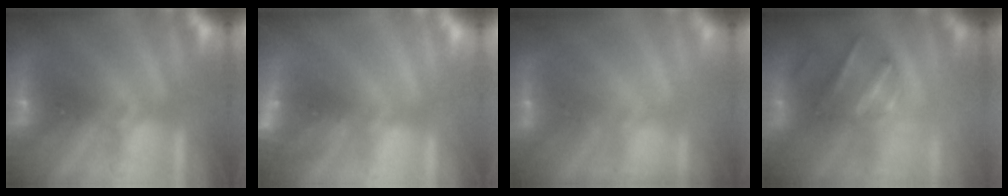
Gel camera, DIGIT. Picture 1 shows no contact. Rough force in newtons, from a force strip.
{"total": 2.6}
{"total": 2.8}
{"total": 3.0}